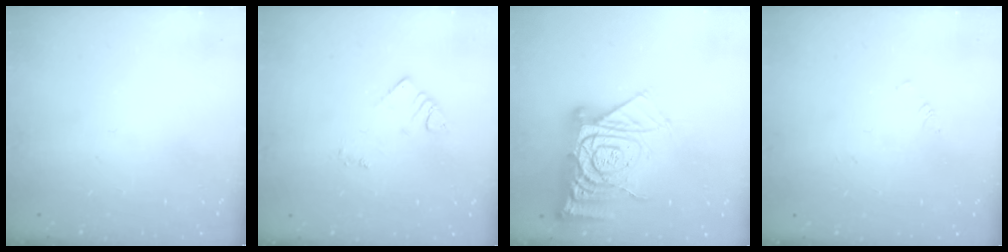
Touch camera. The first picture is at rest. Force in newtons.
{"total": 2.9, "press": 2.9, "slide": 0.3}
{"total": 17.2, "press": 17.2, "slide": 1.7}
{"total": 1.4, "press": 1.3, "slide": 0.3}